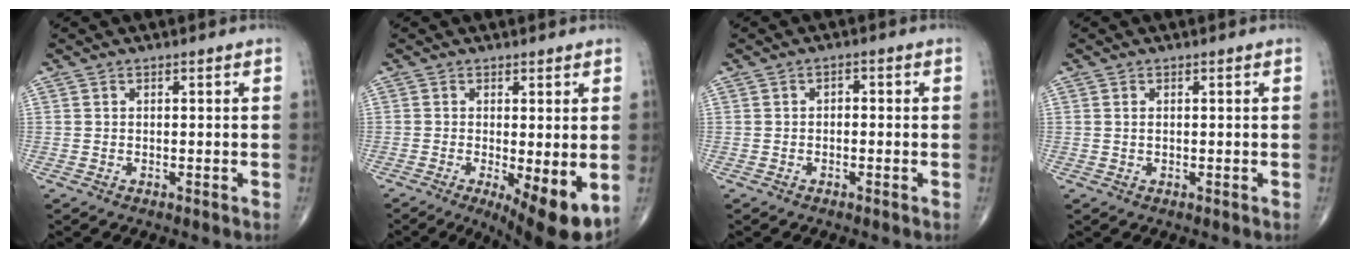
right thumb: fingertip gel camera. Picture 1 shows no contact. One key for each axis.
{"total": 9.9, "fx": -2.7, "fy": 2.8, "fz": 9.1, "tx": -0.128, "ty": -0.022, "tz": -0.034}
{"total": 1.3, "fx": -0.3, "fy": 0.9, "fz": 0.8, "tx": 0.001, "ty": 0.007, "tz": -0.011}
{"total": 0.6, "fx": 0.1, "fy": 0.4, "fz": 0.5, "tx": -0.010, "ty": 0.001, "tz": 0.003}